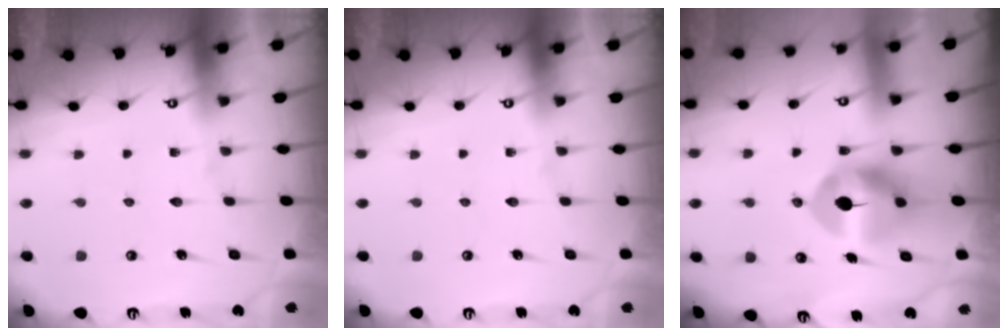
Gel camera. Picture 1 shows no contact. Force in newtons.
{"total": 0.0}
{"total": 9.6, "press": 9.5, "slide": 1.5}